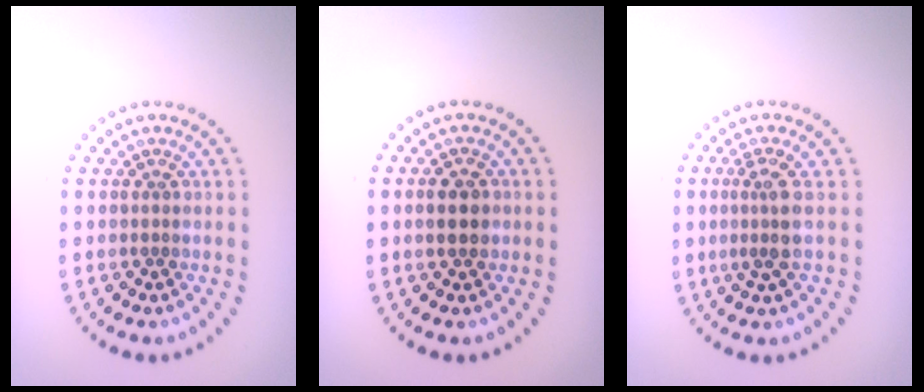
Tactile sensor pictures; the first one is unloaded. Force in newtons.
{"total": 2.5, "press": 2.5, "slide": 0.2}
{"total": 2.3, "press": 1.7, "slide": 1.5}